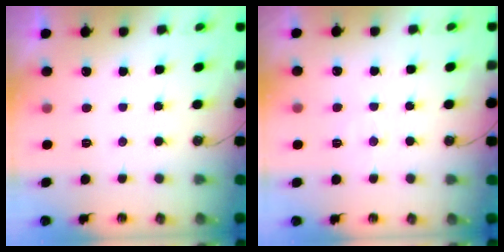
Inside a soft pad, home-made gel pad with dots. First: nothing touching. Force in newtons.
{"total": 5.9, "press": 5.8, "slide": 0.7}